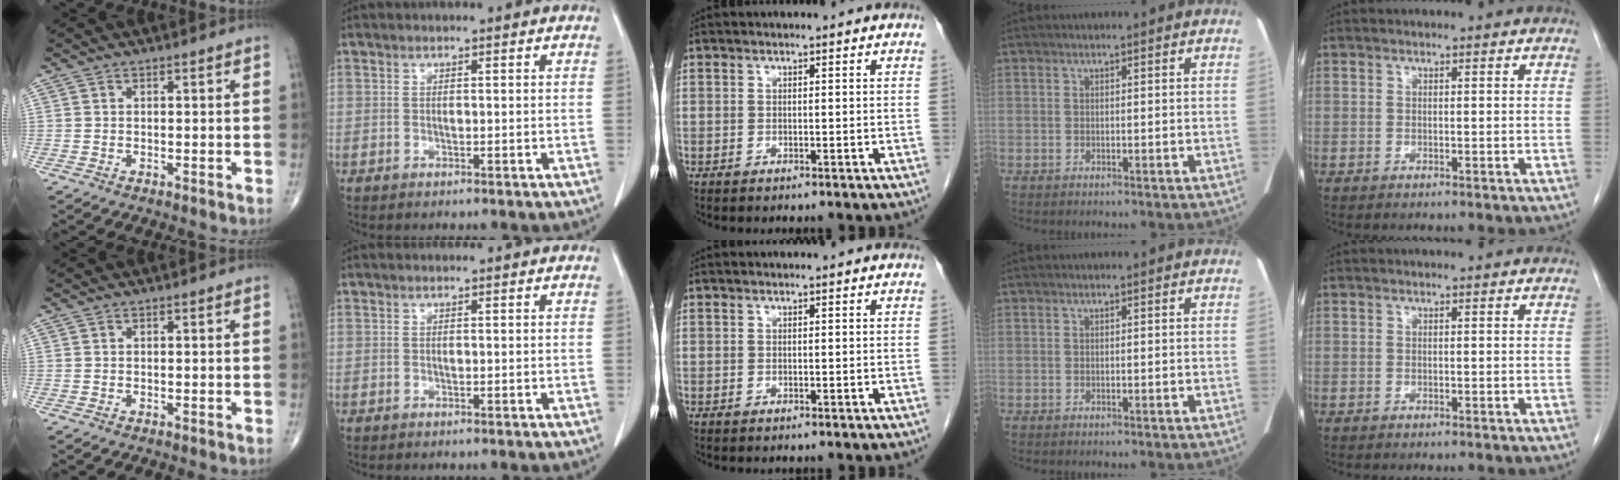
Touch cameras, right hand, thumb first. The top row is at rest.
{}